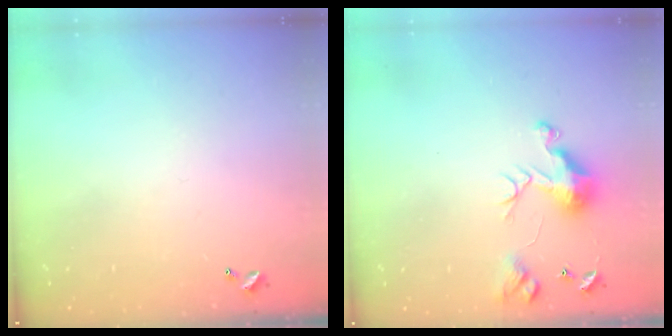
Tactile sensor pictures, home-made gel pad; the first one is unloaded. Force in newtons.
{"total": 10.0, "press": 9.9, "slide": 1.6}